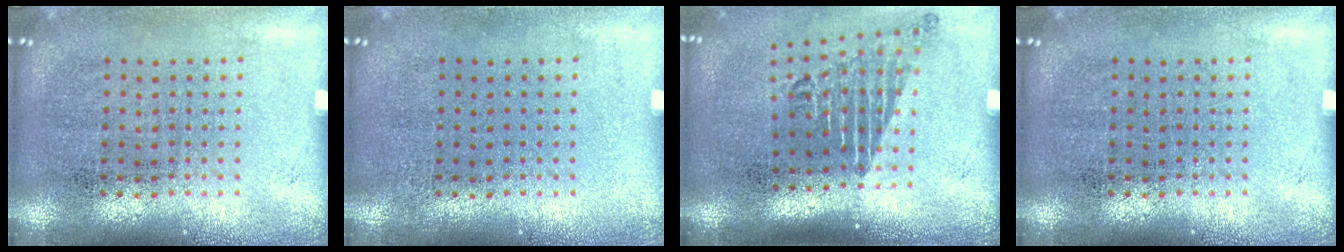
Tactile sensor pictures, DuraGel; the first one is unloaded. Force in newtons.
{"total": 0.0}
{"total": 1.8, "press": 1.3, "slide": 1.3}
{"total": 0.0}